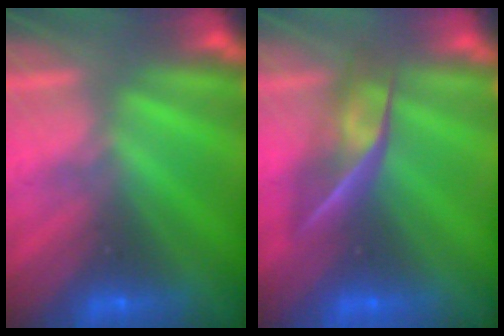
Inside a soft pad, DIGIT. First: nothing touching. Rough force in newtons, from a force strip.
{"total": 2.6}